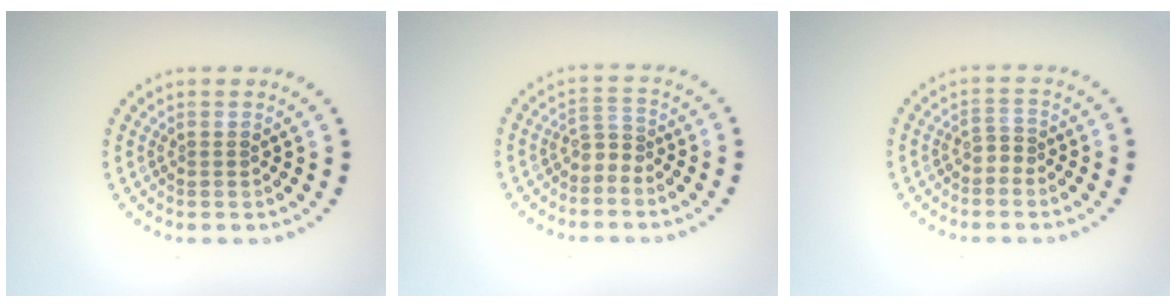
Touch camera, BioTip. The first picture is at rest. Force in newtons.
{"total": 1.7, "press": 1.1, "slide": 1.3}
{"total": 1.1, "press": 0.8, "slide": 0.8}